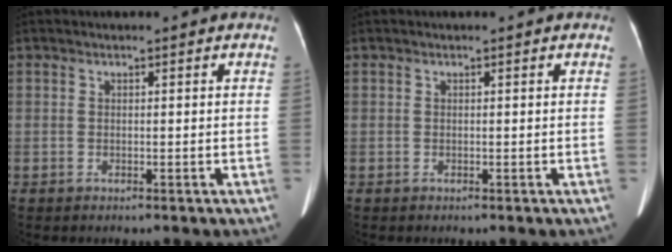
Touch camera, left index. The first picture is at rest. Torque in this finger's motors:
{"motor_torque": [0.00, 0.00, 0.00, 0.00]}